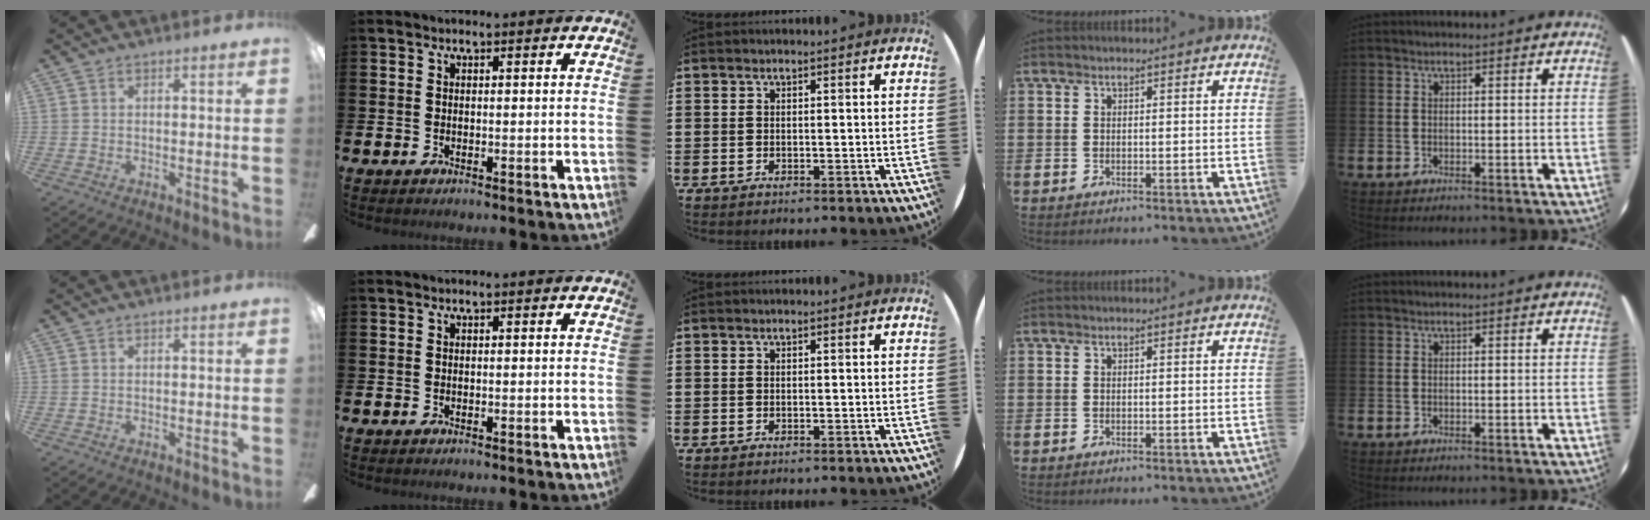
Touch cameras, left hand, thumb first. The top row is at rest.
{}